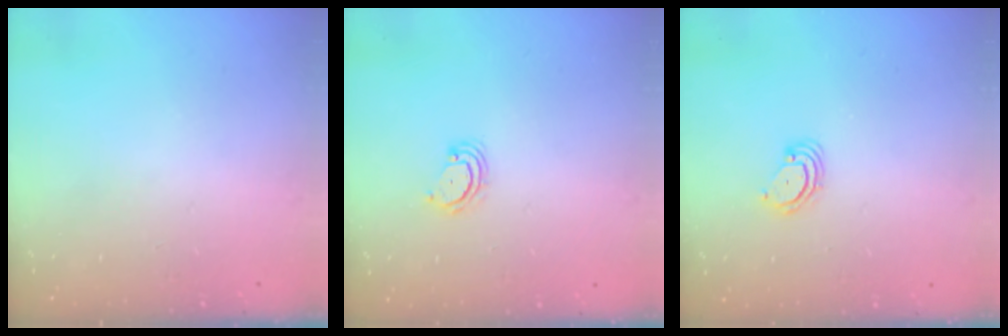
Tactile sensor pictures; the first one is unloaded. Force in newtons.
{"total": 3.6, "press": 3.6, "slide": 0.4}
{"total": 3.9, "press": 3.9, "slide": 0.2}